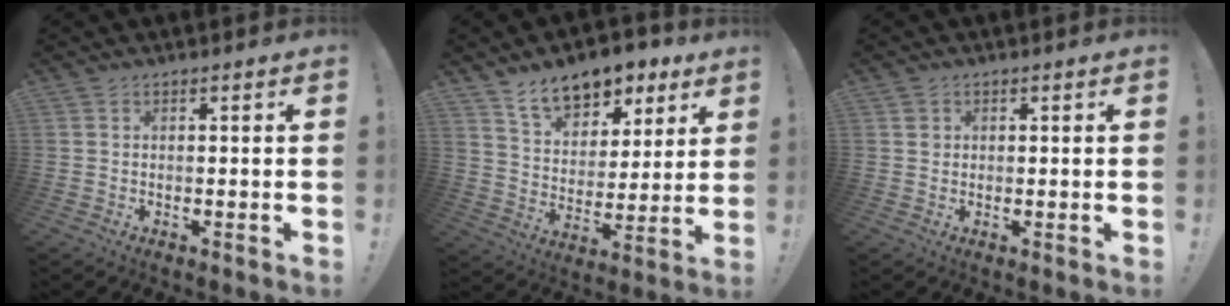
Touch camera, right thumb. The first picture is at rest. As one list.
[{"total": 13.7, "force": [9.9, 7.7, 5.6], "torque": [-0.091, -0.063, 0.181]}, {"total": 1.4, "force": [0.6, 1.3, 0.2], "torque": [0.010, -0.003, 0.008]}]